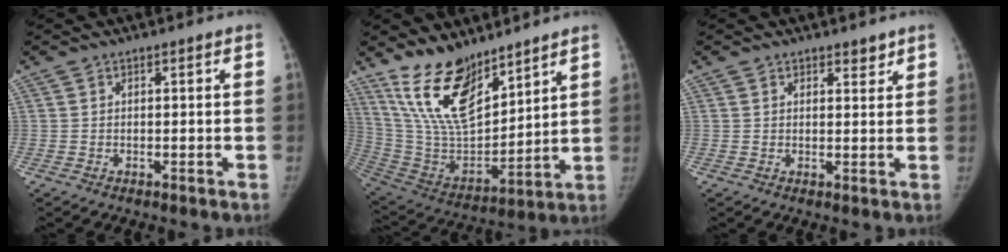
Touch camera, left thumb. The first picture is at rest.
{"total": 17.7, "force": [12.9, 7.1, 9.9], "torque": [-0.139, -0.078, 0.260]}
{"total": 2.1, "force": [1.7, 1.1, 0.6], "torque": [0.009, -0.011, 0.020]}